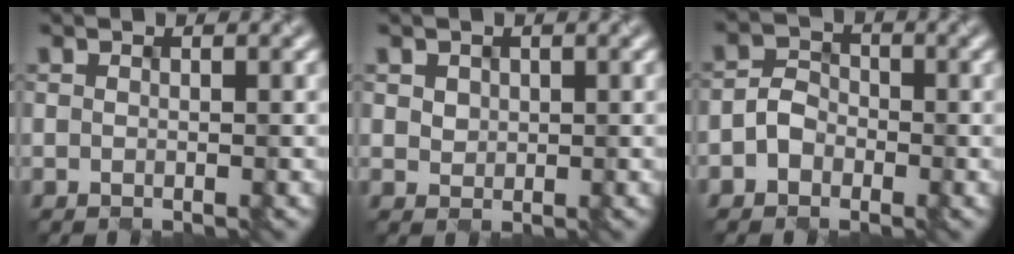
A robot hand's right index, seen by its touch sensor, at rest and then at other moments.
{"total": 1.2, "force": [0.6, 1.0, 0.2], "torque": [-0.005, 0.001, 0.011]}
{"total": 2.6, "force": [-1.4, 2.0, 1.0], "torque": [-0.014, 0.004, -0.033]}